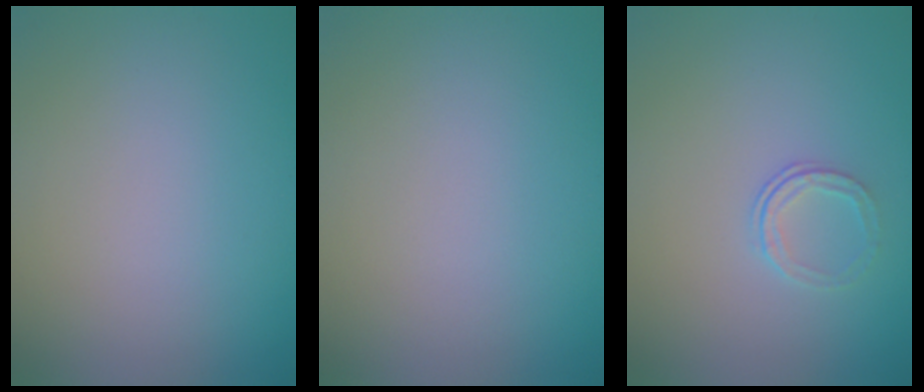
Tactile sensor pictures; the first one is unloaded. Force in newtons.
{"total": 0.0}
{"total": 1.3, "press": 0.9, "slide": 0.9}